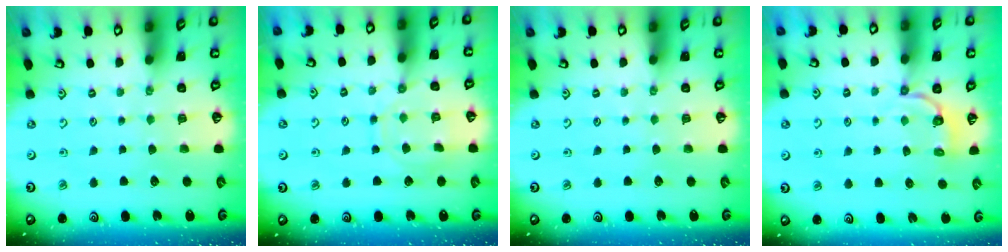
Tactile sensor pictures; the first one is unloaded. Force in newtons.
{"total": 10.2, "press": 10.2, "slide": 0.9}
{"total": 0.0}
{"total": 3.5, "press": 2.1, "slide": 2.9}